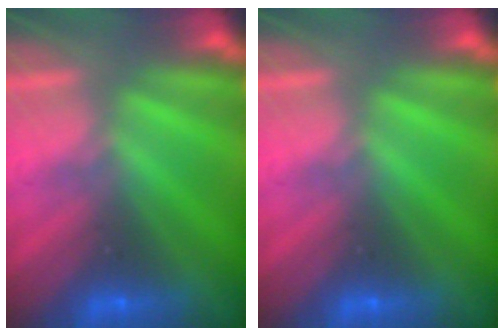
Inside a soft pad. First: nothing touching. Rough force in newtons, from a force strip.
{"total": 0.0}